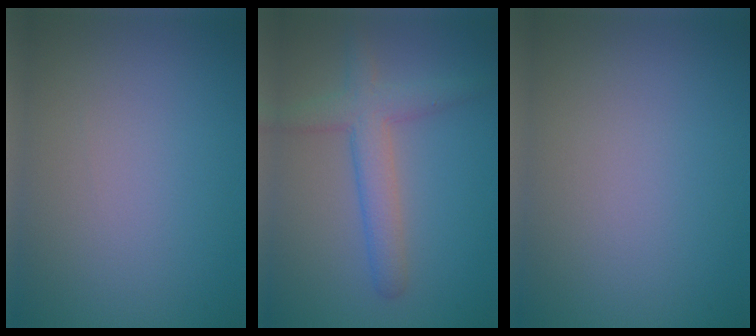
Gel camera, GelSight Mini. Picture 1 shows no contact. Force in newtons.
{"total": 3.9, "press": 3.9, "slide": 0.1}
{"total": 0.0}